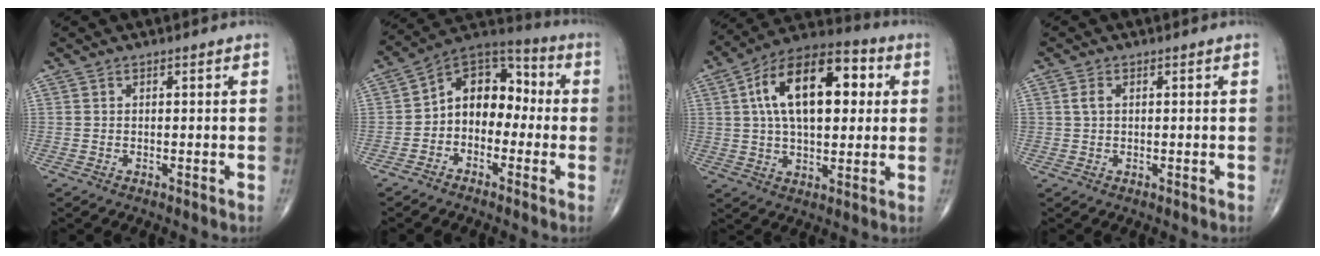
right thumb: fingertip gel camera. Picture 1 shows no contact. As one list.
[{"total": 11.7, "force": [-1.4, 8.5, 7.9], "torque": [-0.082, 0.051, -0.043]}, {"total": 20.1, "force": [4.5, 10.6, 16.5], "torque": [-0.247, 0.020, 0.063]}, {"total": 1.7, "force": [0.4, 1.1, 1.2], "torque": [-0.024, 0.004, 0.009]}]